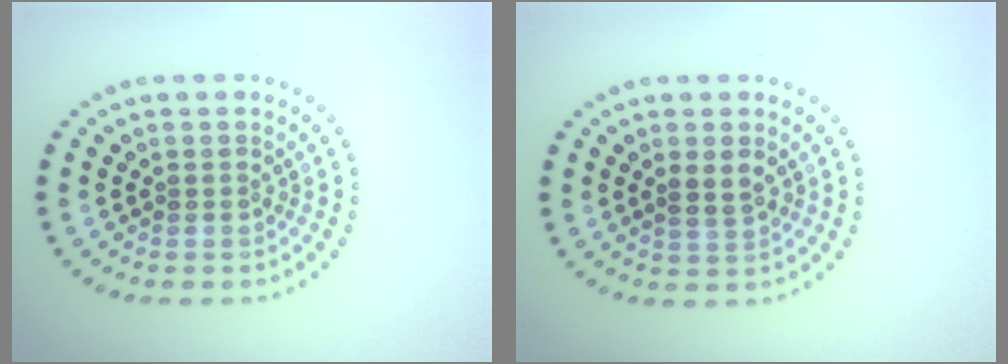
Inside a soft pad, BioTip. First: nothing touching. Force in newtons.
{"total": 1.9, "press": 1.8, "slide": 0.7}